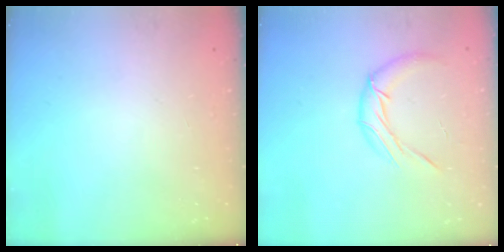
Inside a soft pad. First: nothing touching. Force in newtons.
{"total": 11.3, "press": 11.2, "slide": 1.5}